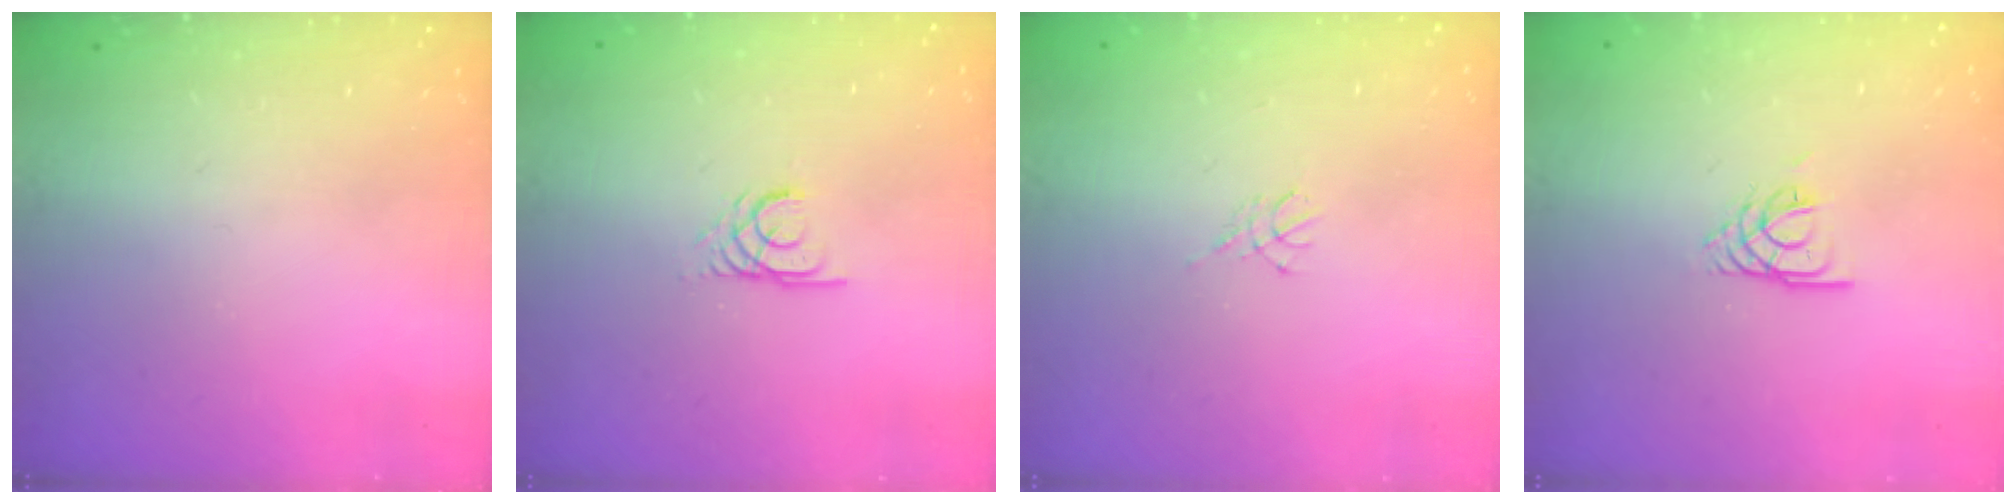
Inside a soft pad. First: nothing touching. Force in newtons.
{"total": 2.2, "press": 2.2, "slide": 0.3}
{"total": 3.0, "press": 2.9, "slide": 0.6}
{"total": 3.7, "press": 3.7, "slide": 0.3}